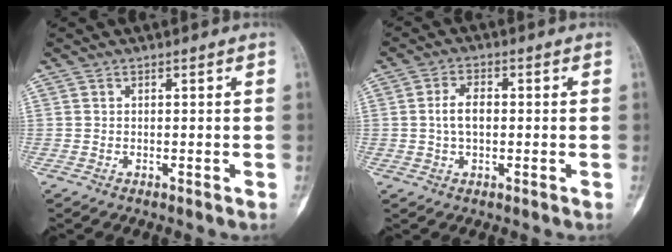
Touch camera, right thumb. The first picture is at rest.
{"total": 4.4, "force": [0.0, 2.5, 3.6], "torque": [-0.067, 0.010, -0.003]}